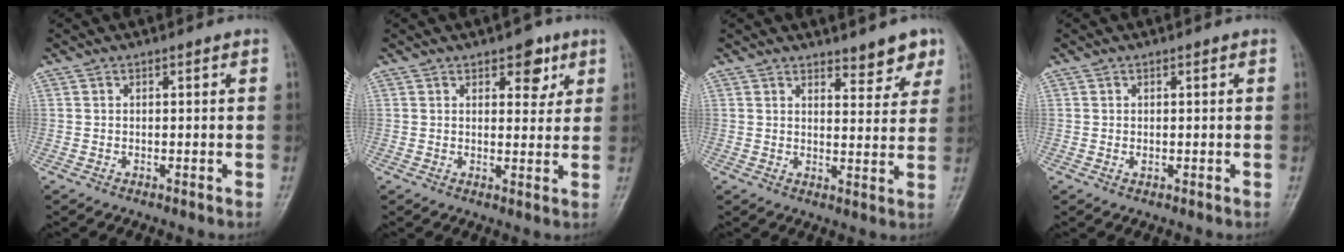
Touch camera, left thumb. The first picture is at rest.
{"total": 5.3, "force": [2.9, 3.0, 3.3], "torque": [-0.014, -0.013, 0.036]}
{"total": 5.6, "force": [4.4, 2.3, 2.7], "torque": [-0.006, -0.030, 0.058]}
{"total": 1.0, "force": [0.2, 0.5, 0.8], "torque": [-0.012, 0.000, 0.006]}